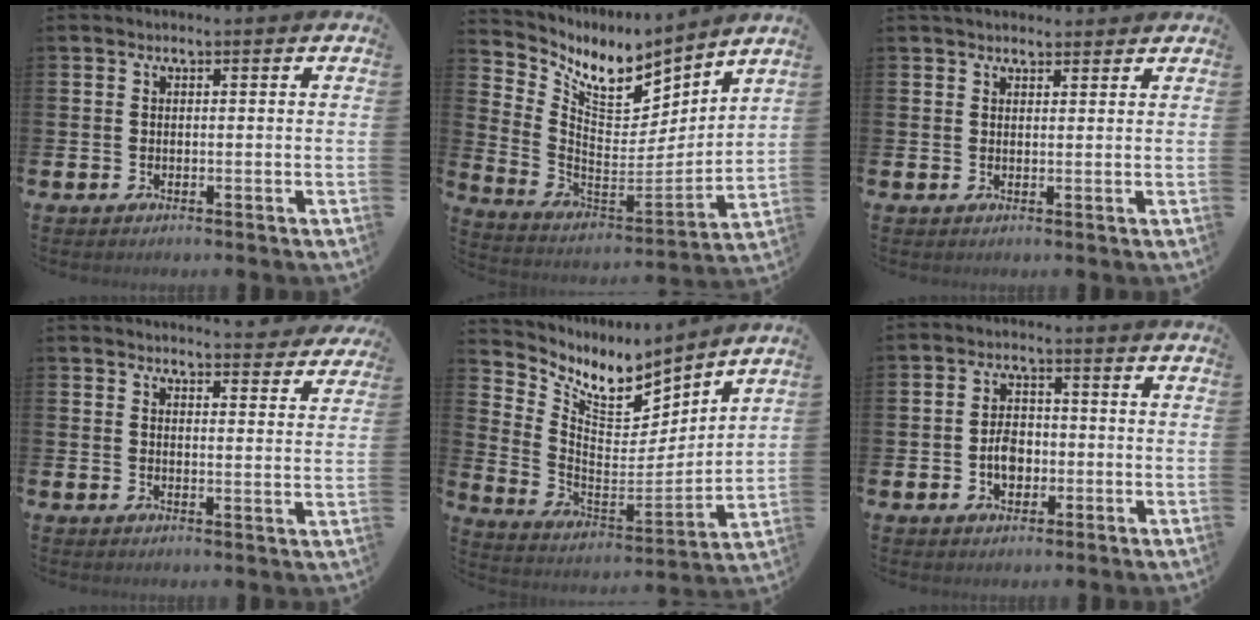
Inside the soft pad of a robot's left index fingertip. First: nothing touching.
{"total": 8.1, "force": [6.8, 3.5, 2.7], "torque": [-0.088, -0.054, 0.121]}
{"total": 2.4, "force": [2.3, 0.7, 0.3], "torque": [0.002, -0.007, 0.040]}
{"total": 4.2, "force": [4.2, 0.1, 0.2], "torque": [0.000, -0.029, 0.074]}
{"total": 8.1, "force": [7.1, 3.0, 2.6], "torque": [-0.083, -0.055, 0.125]}
{"total": 4.0, "force": [-1.0, 2.7, 2.7], "torque": [-0.036, -0.001, -0.022]}